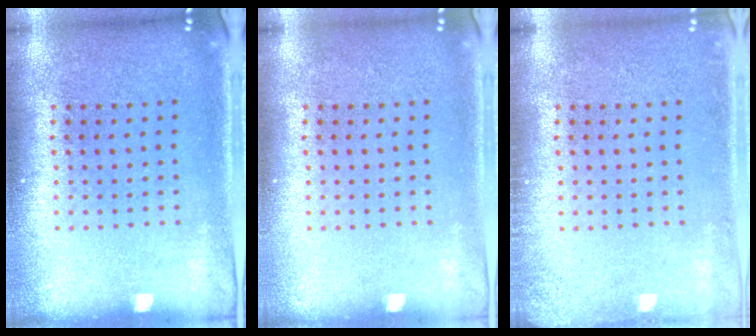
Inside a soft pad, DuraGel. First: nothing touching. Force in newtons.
{"total": 0.0}
{"total": 1.1, "press": 1.1, "slide": 0.1}